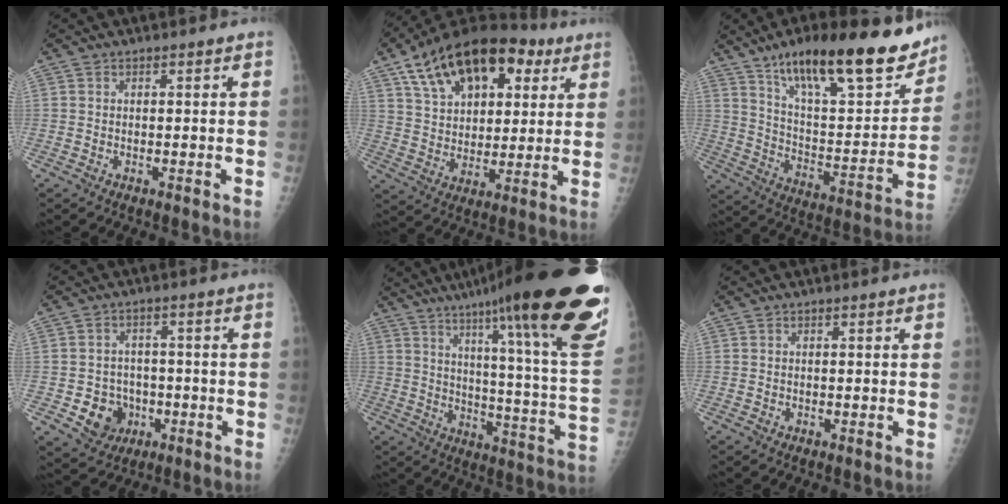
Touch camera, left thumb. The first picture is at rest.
{"total": 22.5, "force": [10.7, 12.8, 15.1], "torque": [-0.218, 0.005, 0.176]}
{"total": 26.4, "force": [18.2, 7.9, 17.4], "torque": [-0.226, -0.067, 0.289]}
{"total": 7.7, "force": [-2.3, 6.7, 2.8], "torque": [-0.015, 0.014, -0.029]}
{"total": 32.4, "force": [20.8, 3.4, 24.7], "torque": [-0.287, -0.086, 0.291]}
{"total": 0.0}